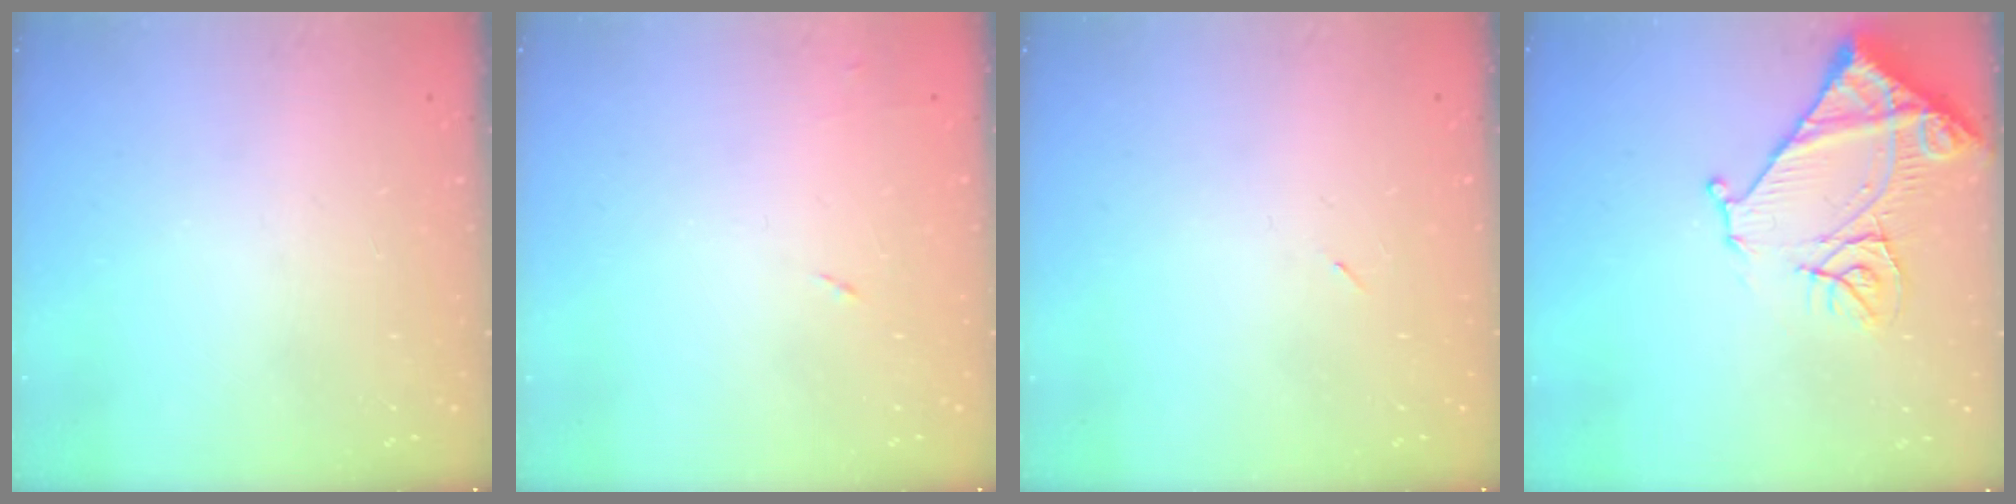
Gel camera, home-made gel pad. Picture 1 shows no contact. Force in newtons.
{"total": 4.6, "press": 4.6, "slide": 0.6}
{"total": 2.2, "press": 1.9, "slide": 1.2}
{"total": 14.4, "press": 14.3, "slide": 1.7}